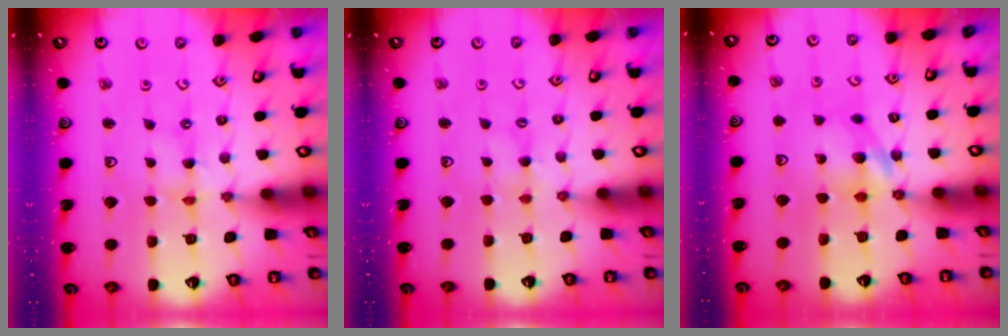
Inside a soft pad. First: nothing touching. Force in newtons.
{"total": 1.3, "press": 1.3, "slide": 0.3}
{"total": 8.5, "press": 8.4, "slide": 0.5}